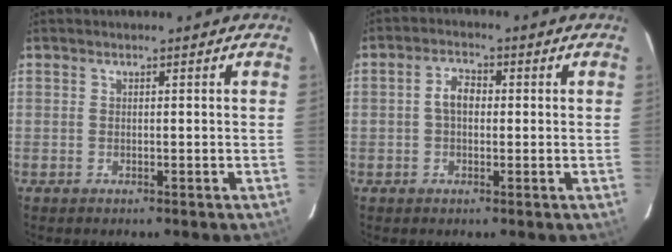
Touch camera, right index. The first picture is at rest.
{"total": 4.0, "force": [0.1, 2.7, 3.0], "torque": [-0.059, 0.014, 0.002]}